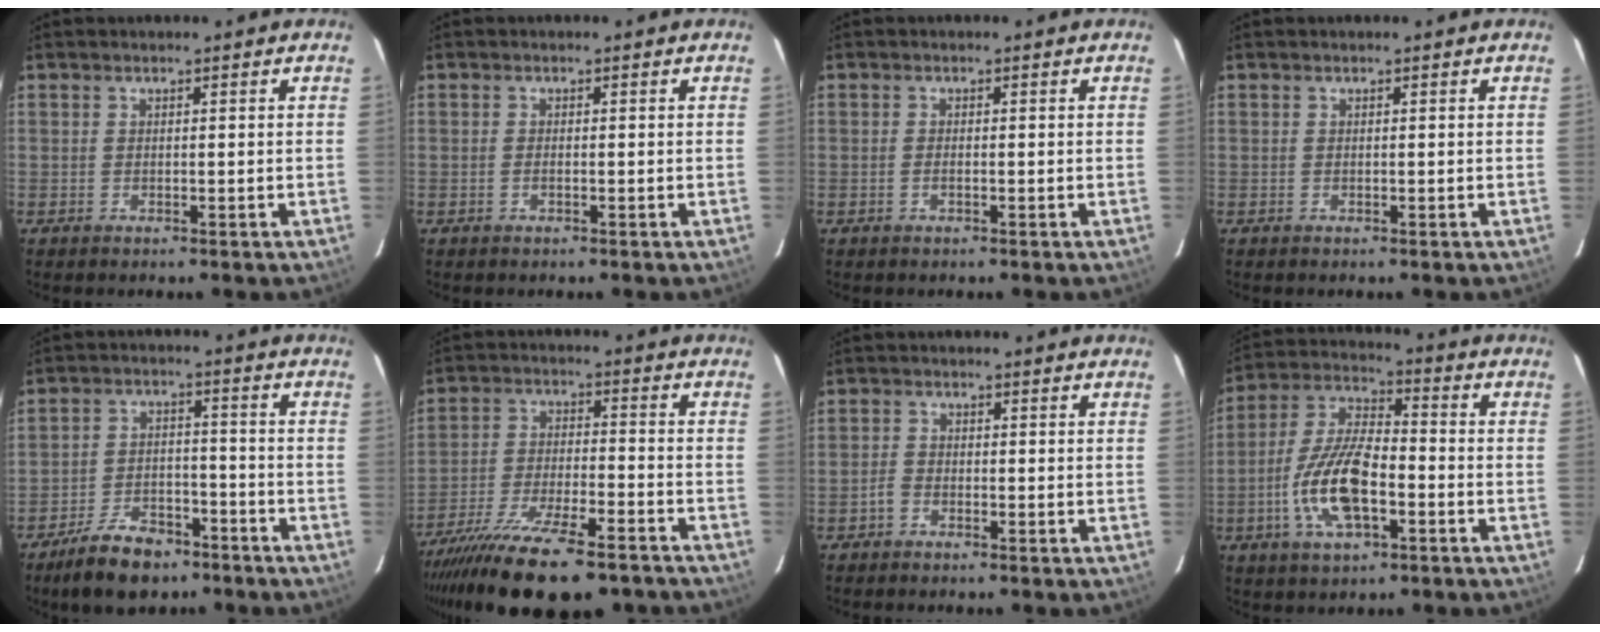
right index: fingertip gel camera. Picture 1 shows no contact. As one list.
[{"total": 0.7, "force": [-0.3, 0.3, 0.6], "torque": [-0.014, 0.000, -0.005]}, {"total": 0.9, "force": [-0.3, 0.4, 0.7], "torque": [-0.017, 0.000, -0.006]}, {"total": 0.0}, {"total": 9.9, "force": [-7.5, 4.8, 4.4], "torque": [-0.104, 0.015, -0.116]}, {"total": 23.9, "force": [-19.0, 5.9, 13.3], "torque": [-0.256, -0.063, -0.298]}, {"total": 2.0, "force": [-1.5, 1.2, 0.7], "torque": [-0.020, 0.005, -0.030]}, {"total": 14.2, "force": [-4.7, 5.6, 12.2], "torque": [-0.261, -0.001, -0.088]}]